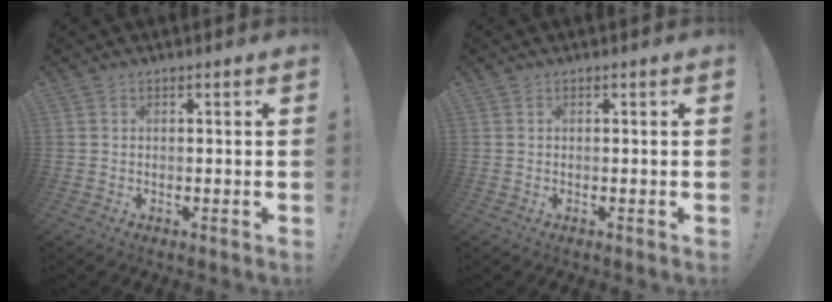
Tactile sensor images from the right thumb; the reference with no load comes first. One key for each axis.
{"total": 0.0}